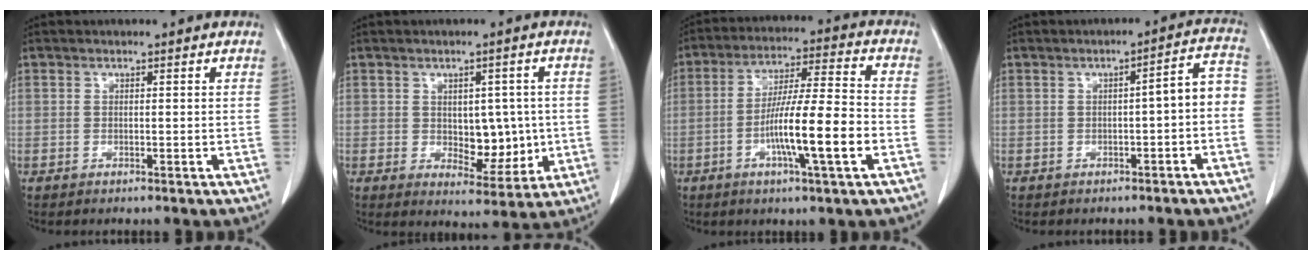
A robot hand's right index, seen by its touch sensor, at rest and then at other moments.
{"total": 7.2, "force": [-0.1, 4.1, 5.9], "torque": [-0.069, 0.001, 0.012]}
{"total": 13.1, "force": [-4.0, 0.4, 12.4], "torque": [-0.218, -0.001, -0.072]}
{"total": 4.9, "force": [-1.0, 0.9, 4.7], "torque": [-0.053, 0.028, -0.016]}